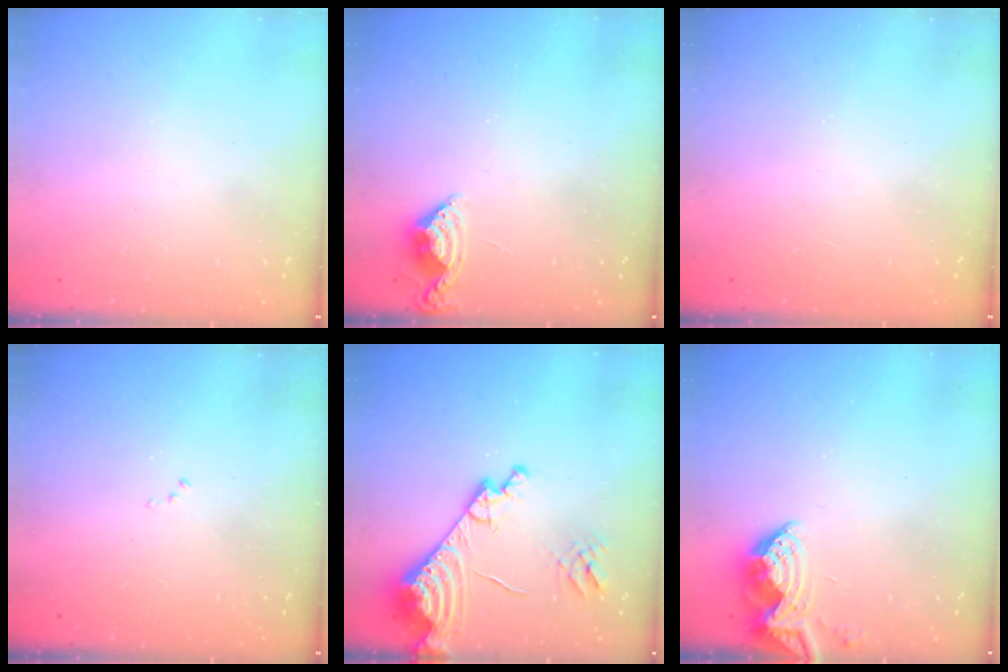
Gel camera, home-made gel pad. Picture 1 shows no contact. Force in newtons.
{"total": 5.6, "press": 5.6, "slide": 0.7}
{"total": 1.0, "press": 0.9, "slide": 0.1}
{"total": 5.8, "press": 5.8, "slide": 0.8}
{"total": 16.6, "press": 16.5, "slide": 1.8}
{"total": 7.0, "press": 6.9, "slide": 0.8}